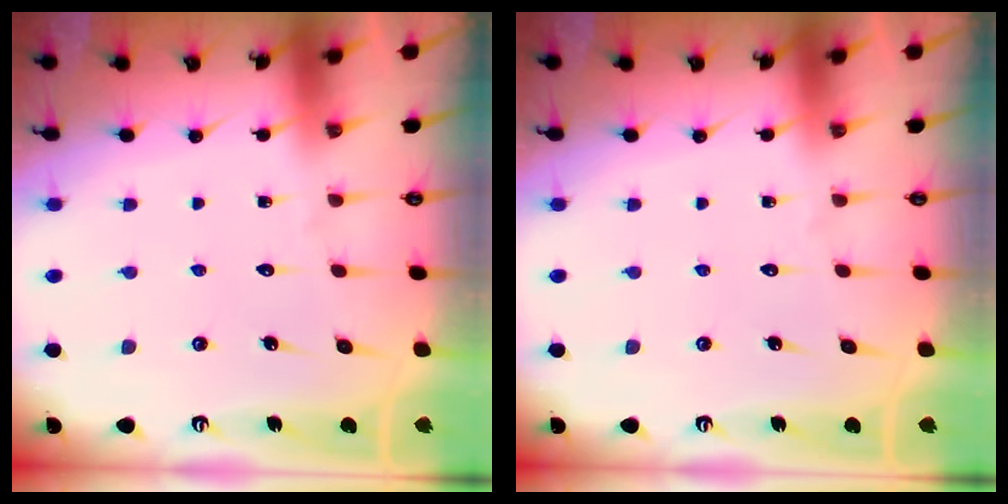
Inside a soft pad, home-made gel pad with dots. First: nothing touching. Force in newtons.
{"total": 0.0}